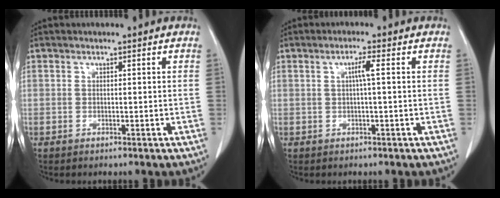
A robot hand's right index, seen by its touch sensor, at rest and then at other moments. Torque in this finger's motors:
{"motor_torque": [0.33, 0.02, 0.05, 0.04]}